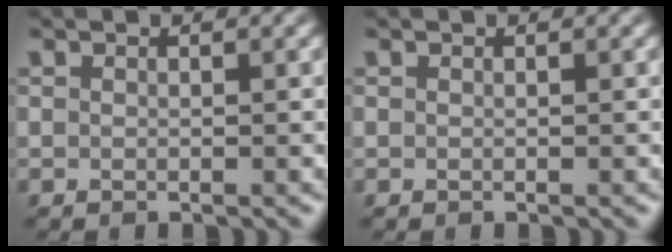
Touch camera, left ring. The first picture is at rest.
{"total": 0.0}